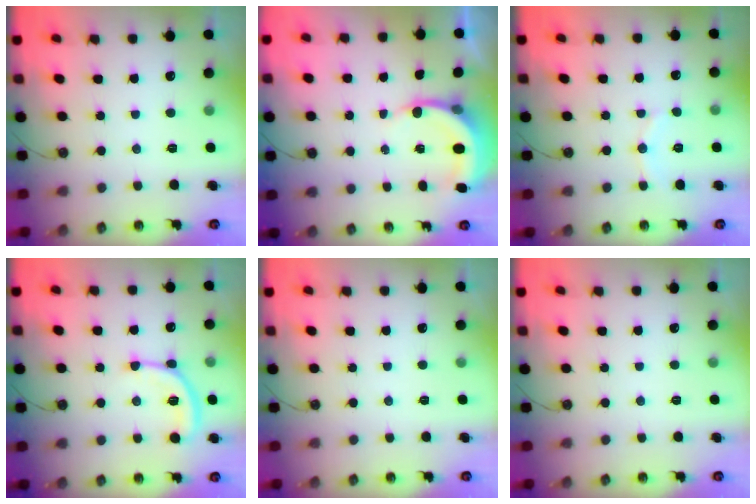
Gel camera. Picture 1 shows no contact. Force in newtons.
{"total": 7.4, "press": 7.2, "slide": 1.5}
{"total": 7.1, "press": 7.1, "slide": 0.5}
{"total": 10.7, "press": 10.7, "slide": 0.7}
{"total": 0.0}
{"total": 0.0}